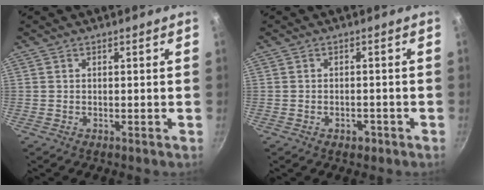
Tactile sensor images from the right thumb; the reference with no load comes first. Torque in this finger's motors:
{"motor_torque": [-0.37, -0.10, 0.17, 0.14, 0.02]}